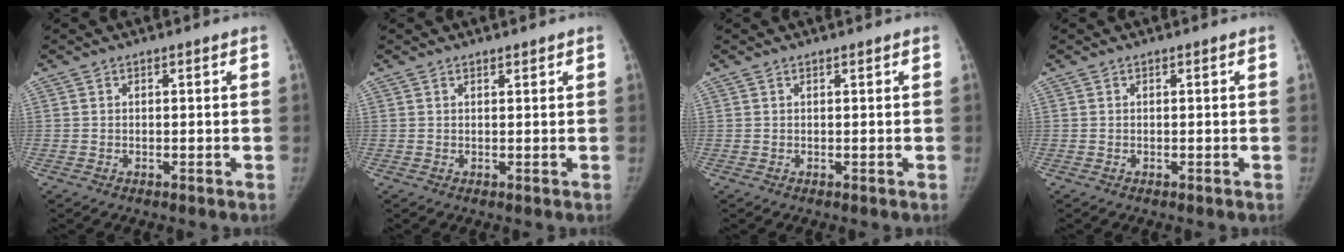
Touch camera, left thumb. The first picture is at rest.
{"total": 0.7, "force": [0.6, 0.3, 0.2], "torque": [-0.001, -0.005, 0.009]}
{"total": 0.0}
{"total": 0.0}